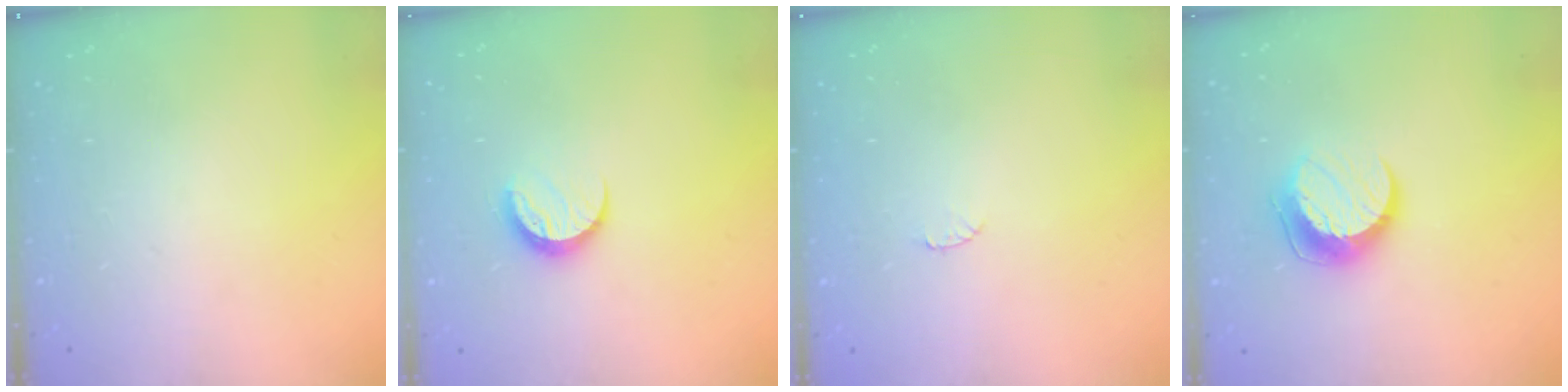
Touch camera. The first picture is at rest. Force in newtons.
{"total": 7.0, "press": 7.0, "slide": 0.6}
{"total": 4.1, "press": 4.1, "slide": 0.5}
{"total": 10.0, "press": 10.0, "slide": 0.9}